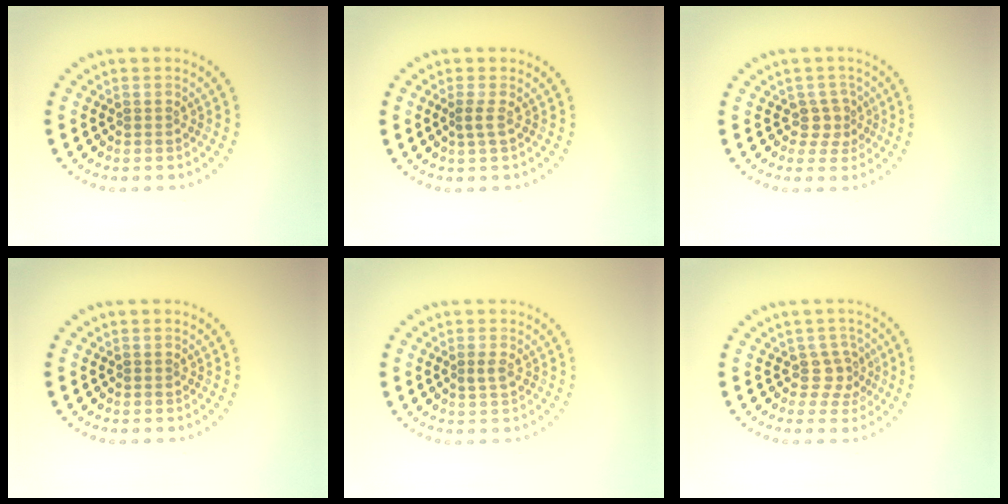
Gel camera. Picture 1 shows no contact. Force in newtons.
{"total": 0.9, "press": 0.7, "slide": 0.5}
{"total": 1.9, "press": 1.4, "slide": 1.3}
{"total": 0.0}
{"total": 1.1, "press": 1.1, "slide": 0.2}
{"total": 2.2, "press": 1.6, "slide": 1.6}